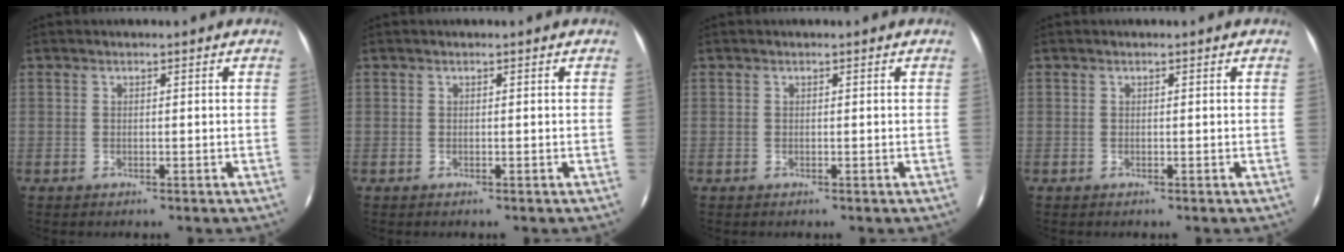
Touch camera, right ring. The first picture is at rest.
{"total": 0.0}
{"total": 0.0}
{"total": 0.0}